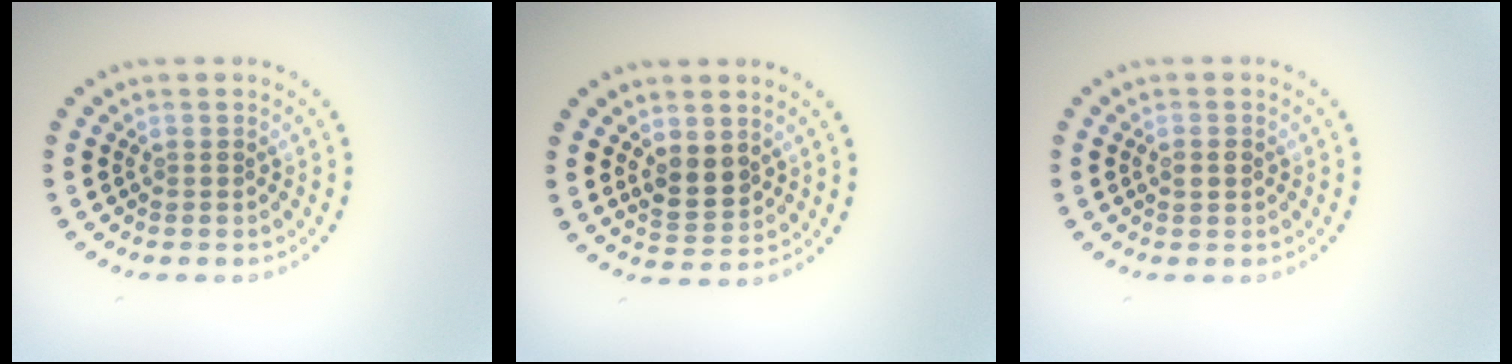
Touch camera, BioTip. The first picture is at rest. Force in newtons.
{"total": 2.6, "press": 2.5, "slide": 0.7}
{"total": 1.5, "press": 1.5, "slide": 0.1}